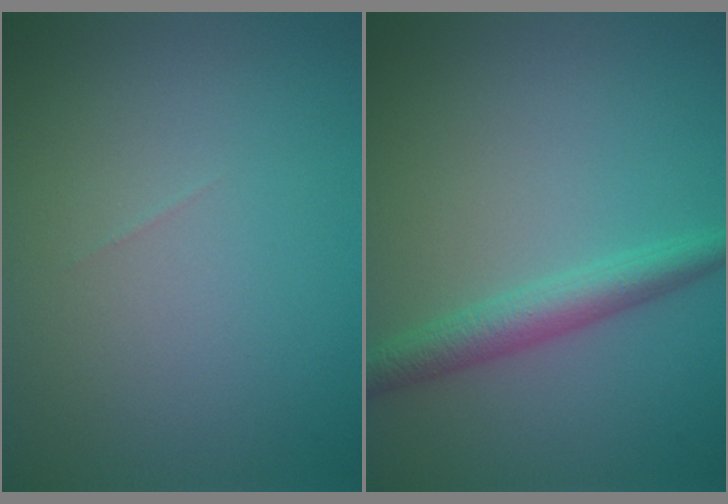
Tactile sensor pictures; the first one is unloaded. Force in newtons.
{"total": 3.1, "press": 3.1, "slide": 0.1}